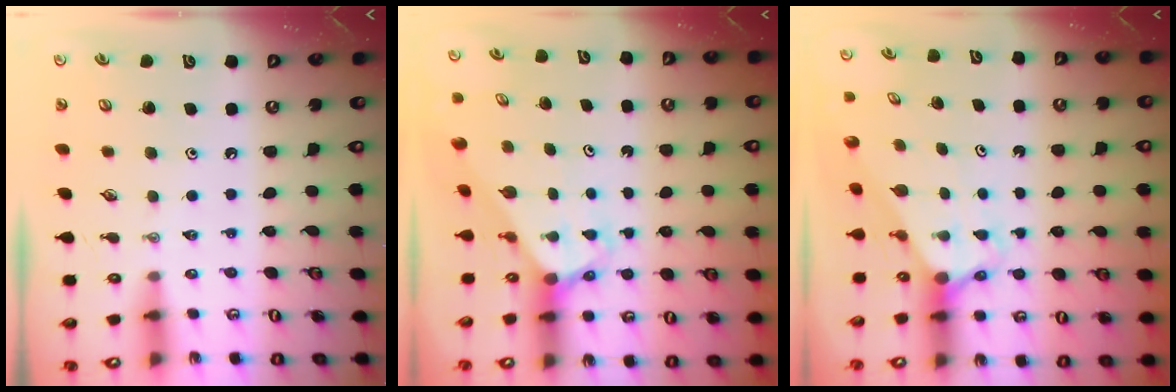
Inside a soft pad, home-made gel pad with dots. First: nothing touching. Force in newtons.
{"total": 3.0, "press": 3.0, "slide": 0.2}
{"total": 2.7, "press": 2.7, "slide": 0.0}